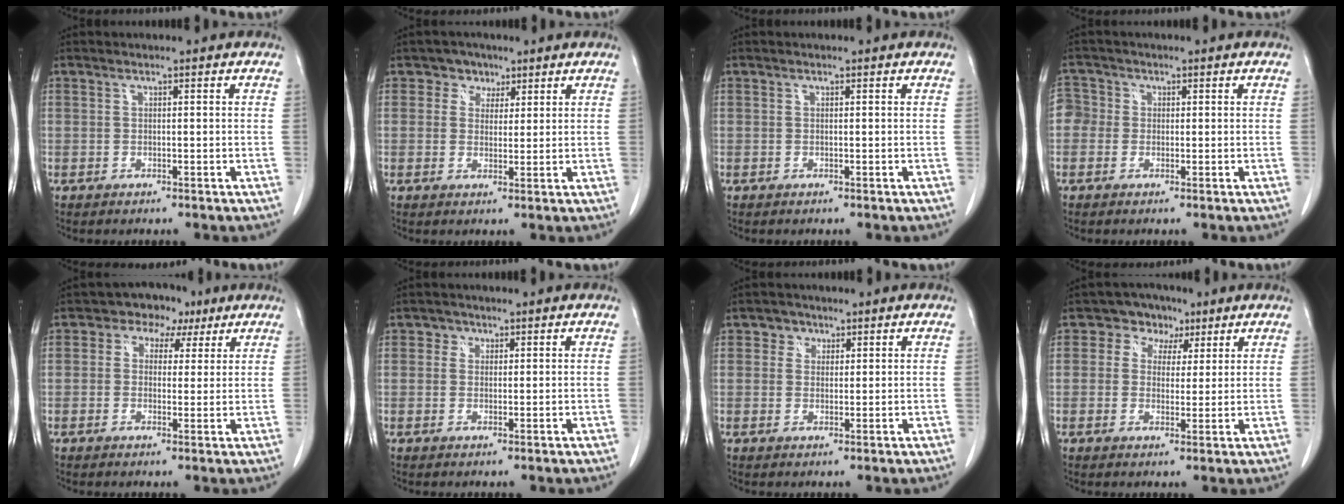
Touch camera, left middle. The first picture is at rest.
{"total": 3.2, "force": [1.8, 2.7, 0.3], "torque": [-0.001, 0.006, 0.024]}
{"total": 0.0}
{"total": 2.9, "force": [-0.1, 2.8, 0.5], "torque": [0.000, 0.012, -0.011]}
{"total": 5.5, "force": [2.7, 4.2, 2.3], "torque": [-0.021, 0.024, 0.036]}
{"total": 1.5, "force": [0.7, 1.3, 0.2], "torque": [0.008, -0.001, 0.006]}
{"total": 2.2, "force": [1.2, 1.9, 0.3], "torque": [0.003, 0.001, 0.013]}
{"total": 5.1, "force": [2.5, 4.2, 1.4], "torque": [-0.012, 0.017, 0.037]}